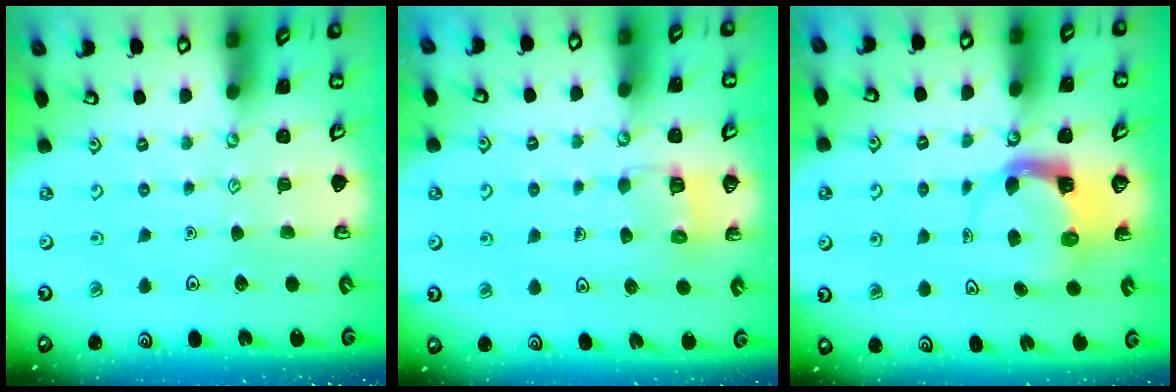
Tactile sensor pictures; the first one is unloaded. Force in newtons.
{"total": 5.0, "press": 5.0, "slide": 0.3}
{"total": 3.9, "press": 3.9, "slide": 0.6}